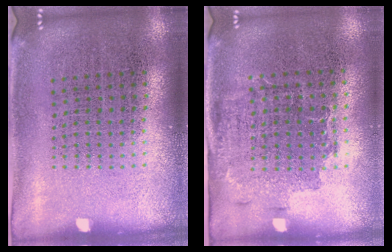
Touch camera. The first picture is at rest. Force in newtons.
{"total": 1.5, "press": 1.2, "slide": 0.9}